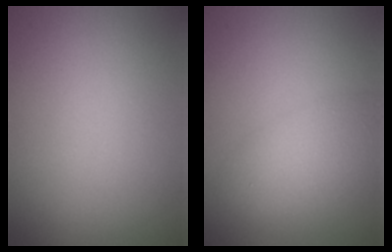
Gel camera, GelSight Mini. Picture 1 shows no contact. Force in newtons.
{"total": 3.7, "press": 3.7, "slide": 0.1}